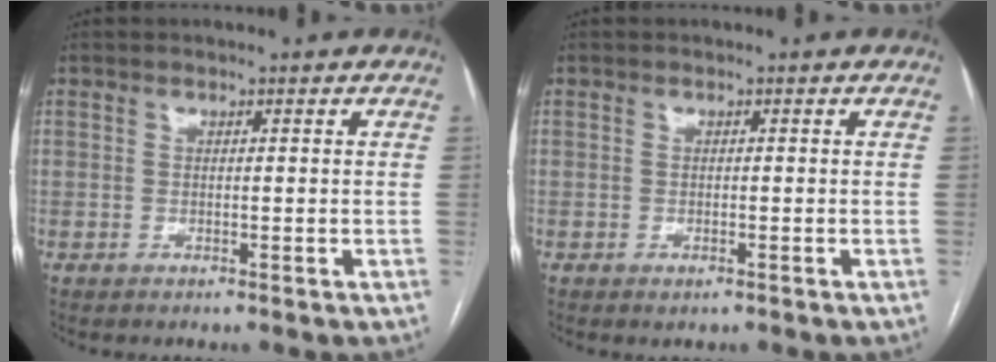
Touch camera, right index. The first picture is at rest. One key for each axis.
{"total": 0.8, "fx": -0.5, "fy": 0.3, "fz": 0.6, "tx": -0.006, "ty": -0.001, "tz": -0.004}